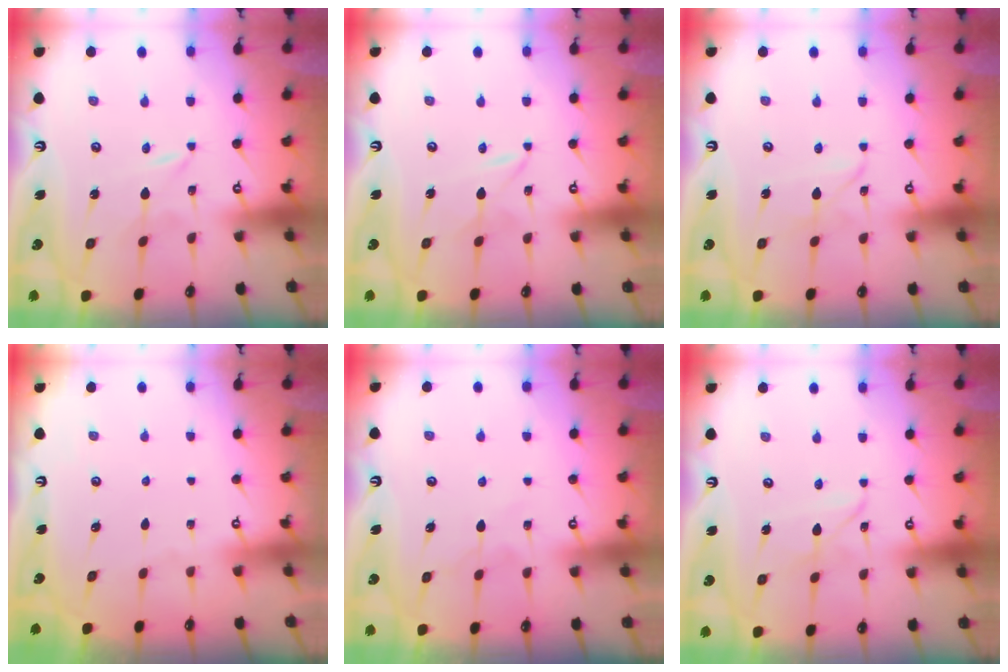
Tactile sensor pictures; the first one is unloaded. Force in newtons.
{"total": 1.7, "press": 1.7, "slide": 0.0}
{"total": 2.5, "press": 2.5, "slide": 0.2}
{"total": 0.0}
{"total": 7.0, "press": 7.0, "slide": 0.5}
{"total": 2.8, "press": 2.8, "slide": 0.2}